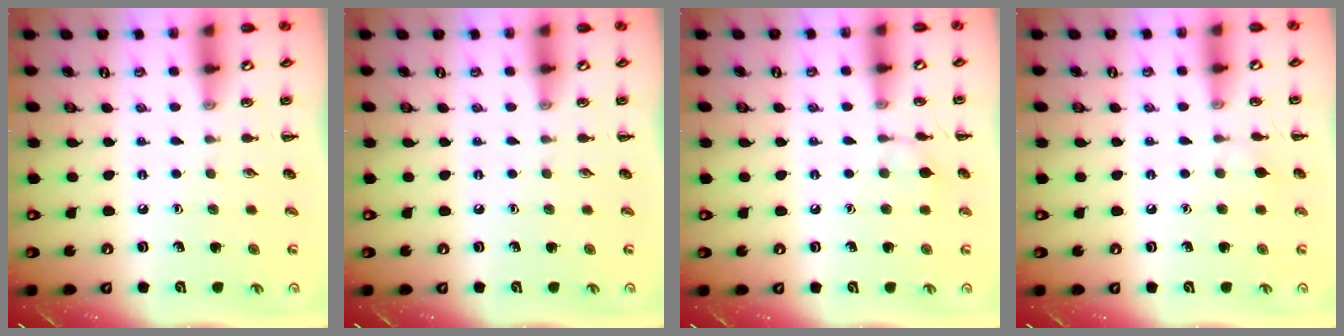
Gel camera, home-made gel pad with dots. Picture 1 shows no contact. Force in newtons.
{"total": 0.0}
{"total": 6.5, "press": 6.2, "slide": 1.9}
{"total": 4.7, "press": 4.4, "slide": 1.6}